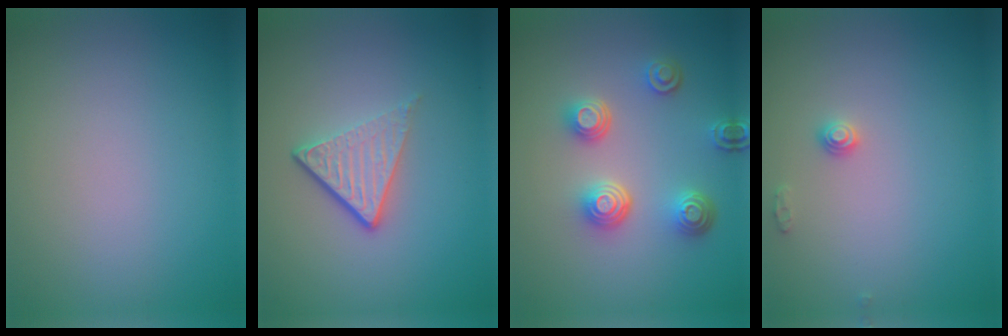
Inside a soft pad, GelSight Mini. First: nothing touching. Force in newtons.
{"total": 3.9, "press": 2.5, "slide": 3.0}
{"total": 4.3, "press": 3.4, "slide": 2.5}
{"total": 1.0, "press": 1.0, "slide": 0.1}